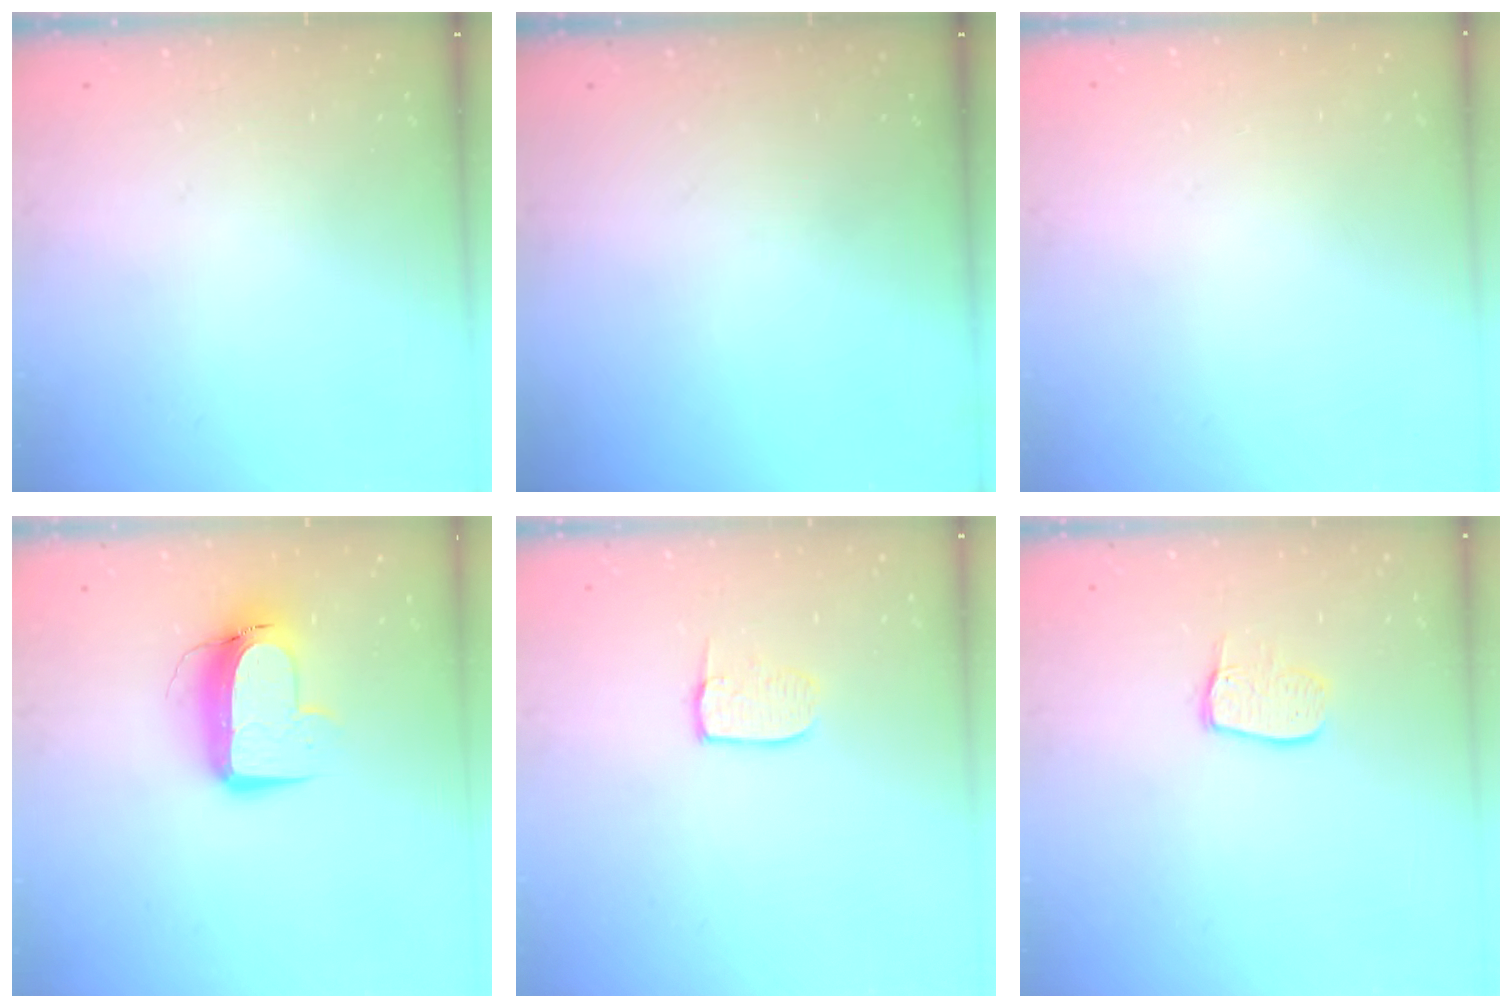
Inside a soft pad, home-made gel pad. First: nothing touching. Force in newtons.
{"total": 0.0}
{"total": 0.0}
{"total": 11.3, "press": 11.2, "slide": 1.3}
{"total": 5.4, "press": 5.4, "slide": 0.3}
{"total": 7.5, "press": 7.5, "slide": 0.6}